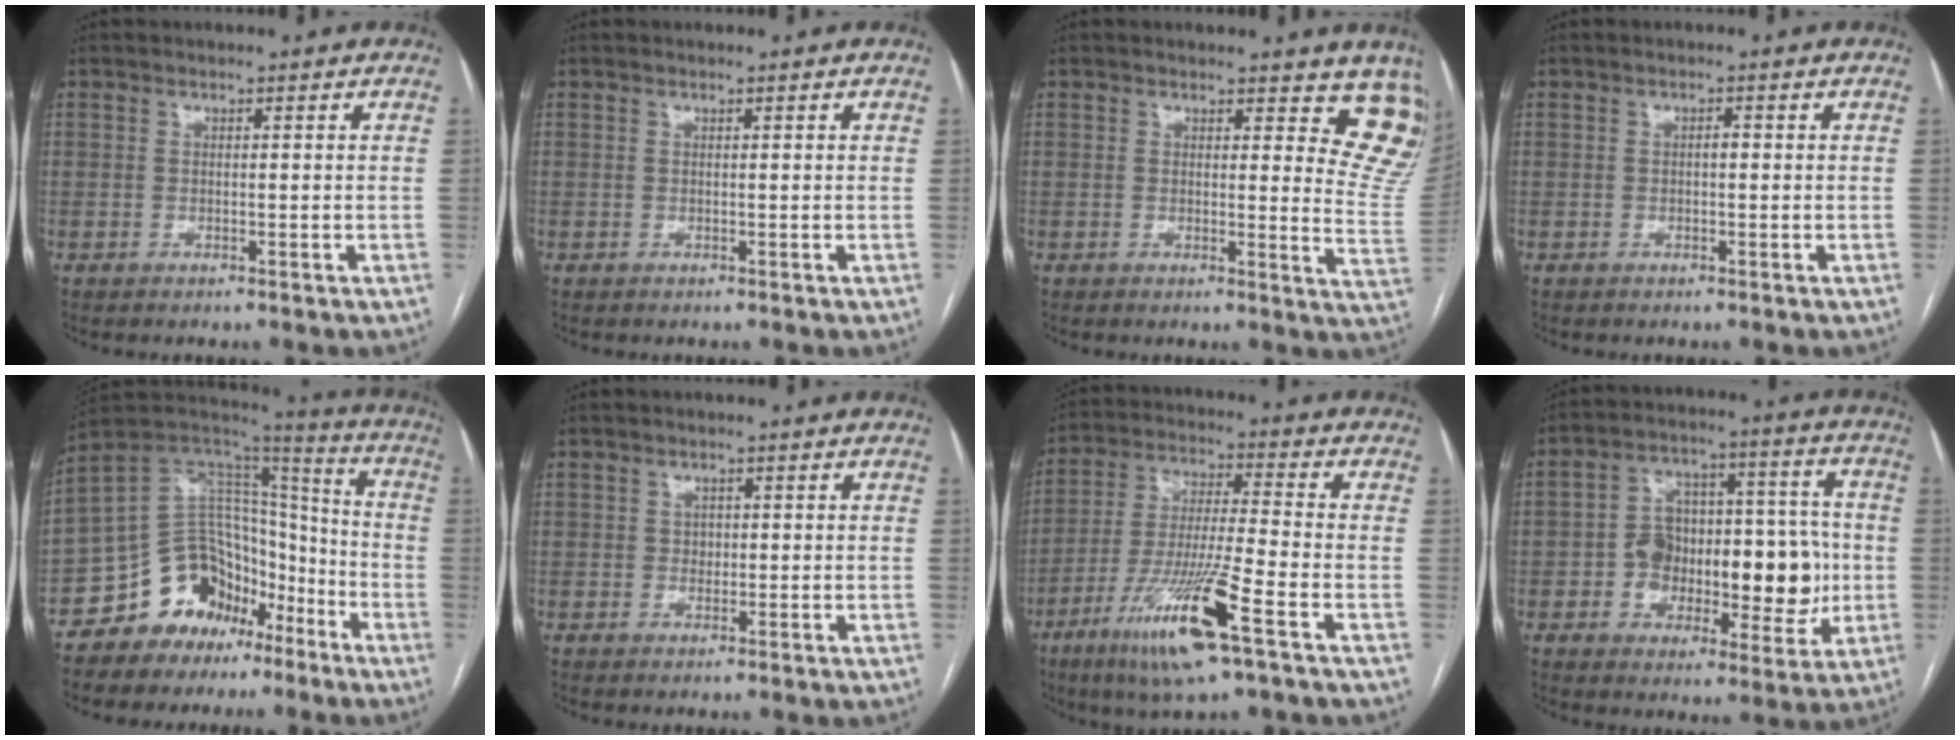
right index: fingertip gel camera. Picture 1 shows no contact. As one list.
[{"total": 0.0}, {"total": 10.1, "force": [8.7, 3.2, 4.1], "torque": [-0.012, -0.045, 0.064]}, {"total": 0.8, "force": [-0.1, 0.3, 0.7], "torque": [-0.011, 0.003, -0.002]}, {"total": 14.9, "force": [-9.4, 10.1, 5.6], "torque": [-0.096, 0.082, -0.159]}, {"total": 1.1, "force": [0.1, 1.0, 0.6], "torque": [-0.007, 0.002, 0.002]}, {"total": 15.0, "force": [-7.6, 0.4, 13.0], "torque": [-0.263, -0.028, -0.137]}, {"total": 15.3, "force": [-2.2, 8.8, 12.3], "torque": [-0.178, 0.045, -0.020]}]